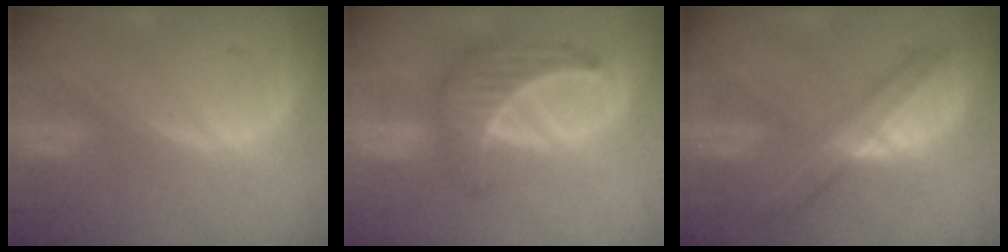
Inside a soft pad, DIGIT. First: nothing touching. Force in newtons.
{"total": 6.8, "press": 6.2, "slide": 2.9}
{"total": 7.2, "press": 6.1, "slide": 3.8}